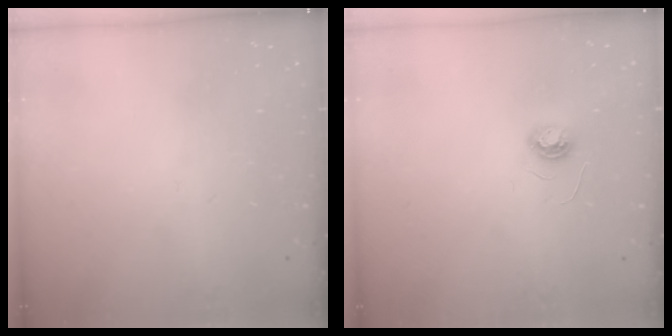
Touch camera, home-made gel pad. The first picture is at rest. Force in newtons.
{"total": 4.0, "press": 4.0, "slide": 0.3}